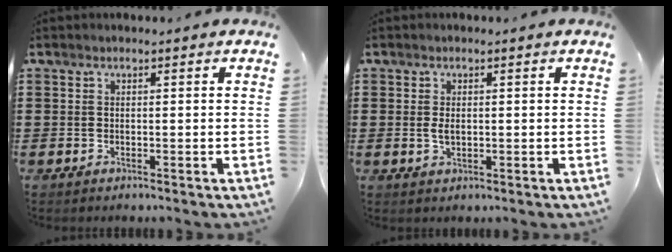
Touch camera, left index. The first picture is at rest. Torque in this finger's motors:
{"motor_torque": [0.73, 0.63, 0.28, 0.05]}